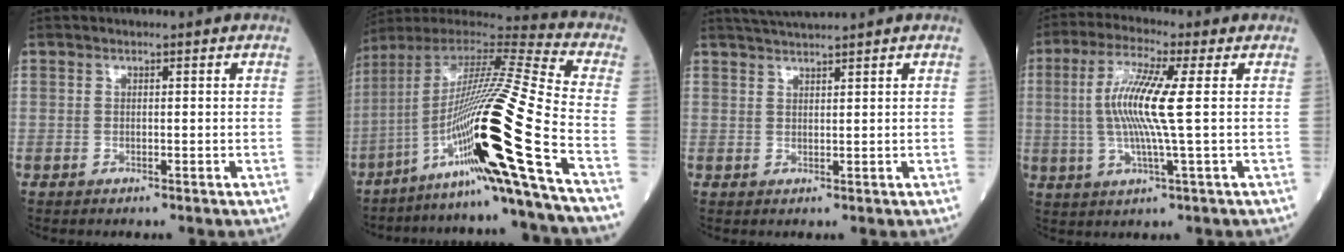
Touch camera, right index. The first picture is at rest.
{"total": 24.5, "force": [-10.7, -2.2, 21.9], "torque": [-0.393, -0.020, -0.192]}
{"total": 3.2, "force": [3.0, -1.0, 0.7], "torque": [-0.013, 0.012, 0.063]}
{"total": 9.9, "force": [0.8, -0.2, 9.8], "torque": [-0.210, 0.005, 0.014]}